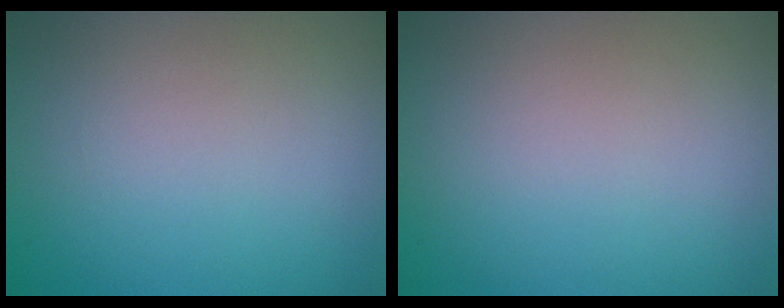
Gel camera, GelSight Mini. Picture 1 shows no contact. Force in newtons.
{"total": 0.0}